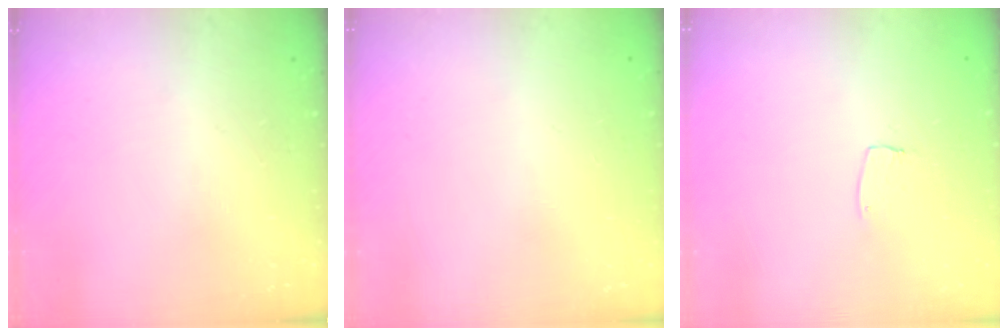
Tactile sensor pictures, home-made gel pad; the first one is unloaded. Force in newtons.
{"total": 0.0}
{"total": 2.6, "press": 2.6, "slide": 0.1}